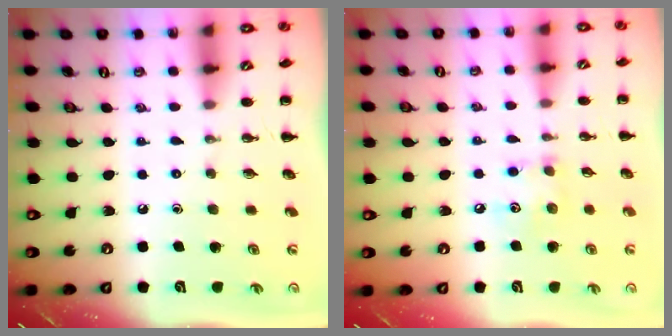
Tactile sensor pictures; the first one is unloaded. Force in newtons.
{"total": 5.8, "press": 5.8, "slide": 0.5}